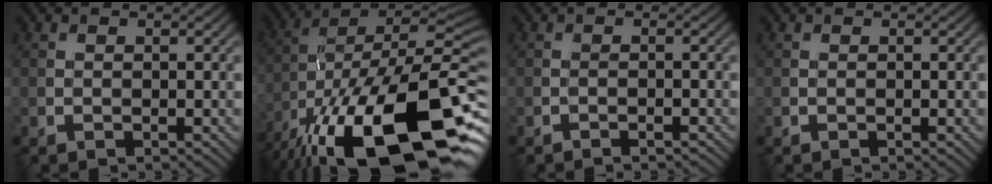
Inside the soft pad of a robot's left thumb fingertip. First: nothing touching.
{"total": 21.2, "force": [-12.1, 8.1, 15.4], "torque": [-0.240, -0.010, -0.191]}
{"total": 0.9, "force": [-0.8, 0.1, 0.5], "torque": [-0.005, 0.004, -0.017]}
{"total": 0.0}